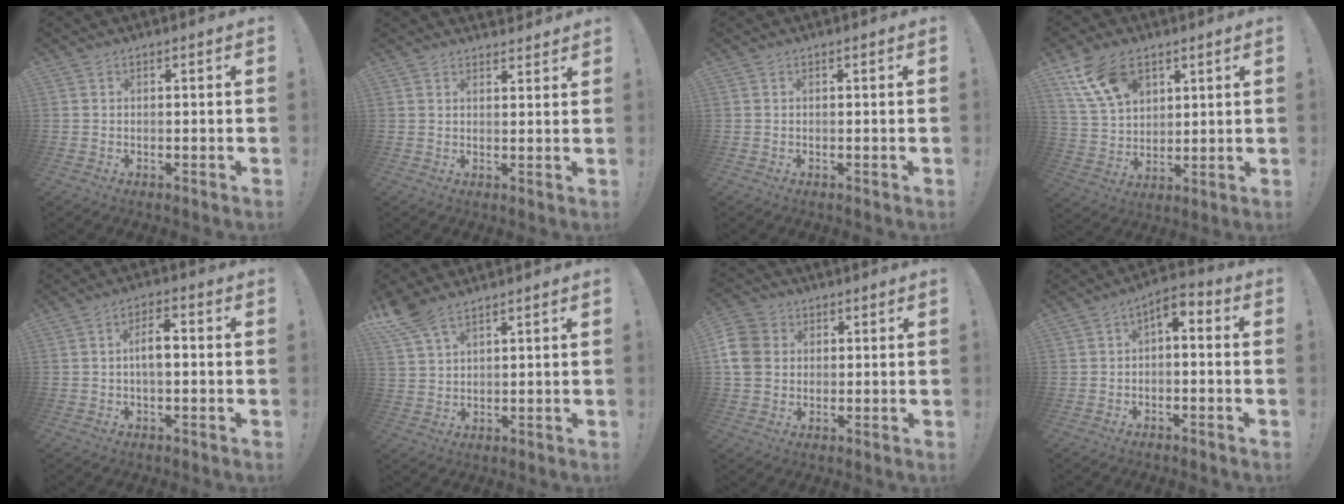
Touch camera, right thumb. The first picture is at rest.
{"total": 2.8, "force": [2.5, 1.1, 0.1], "torque": [0.016, -0.020, 0.043]}
{"total": 0.0}
{"total": 14.3, "force": [7.7, 9.3, 7.6], "torque": [-0.142, -0.029, 0.151]}
{"total": 6.0, "force": [-0.3, 2.4, 5.5], "torque": [-0.100, 0.010, -0.010]}
{"total": 6.9, "force": [5.5, 2.0, 3.6], "torque": [-0.076, -0.025, 0.106]}
{"total": 9.2, "force": [1.5, 8.0, 4.3], "torque": [-0.083, -0.001, 0.033]}
{"total": 4.0, "force": [-1.0, 1.9, 3.3], "torque": [-0.054, 0.007, -0.018]}